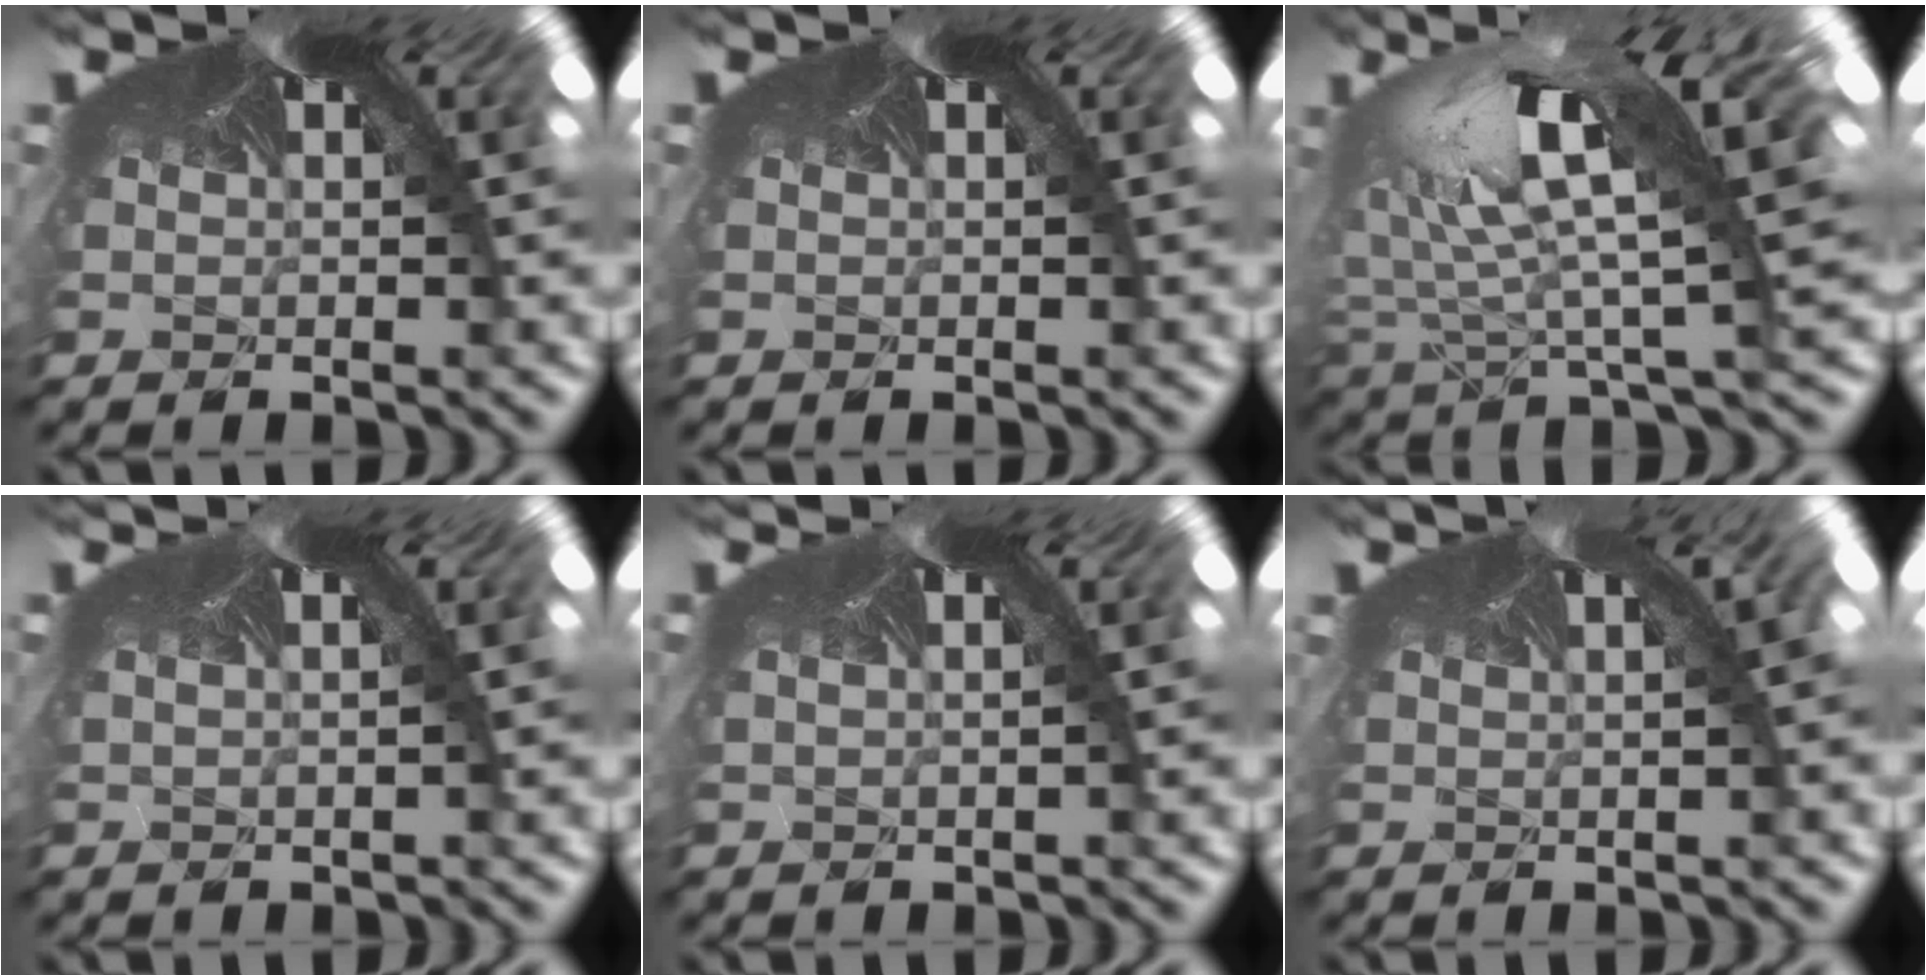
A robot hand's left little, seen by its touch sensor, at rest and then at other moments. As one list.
[{"total": 0.0}, {"total": 2.3, "force": [-1.6, -1.0, 1.3], "torque": [-0.074, -0.037, 0.006]}, {"total": 0.8, "force": [0.0, -0.4, -0.7], "torque": [-0.002, 0.009, -0.008]}, {"total": 0.8, "force": [0.1, -0.4, -0.7], "torque": [-0.003, 0.009, -0.008]}, {"total": 1.3, "force": [0.4, 0.5, 1.2], "torque": [-0.014, 0.009, 0.002]}]